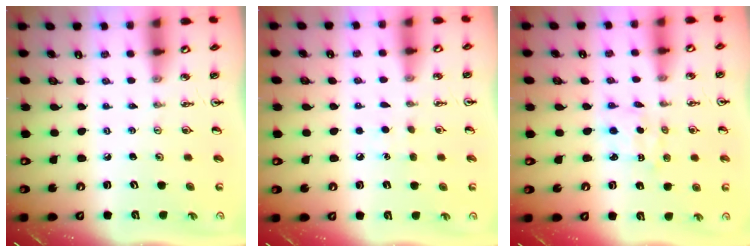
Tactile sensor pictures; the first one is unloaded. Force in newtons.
{"total": 5.5, "press": 5.4, "slide": 0.5}
{"total": 2.3, "press": 2.3, "slide": 0.4}